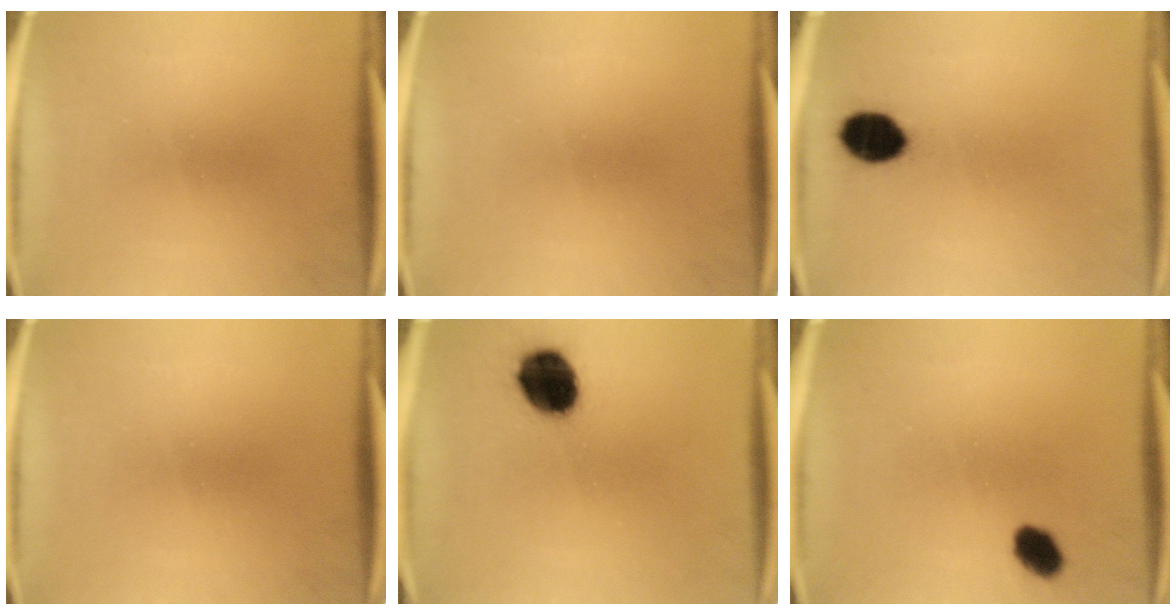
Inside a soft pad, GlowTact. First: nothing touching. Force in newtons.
{"total": 0.0}
{"total": 8.4}
{"total": 0.0}
{"total": 12.9}
{"total": 4.5}